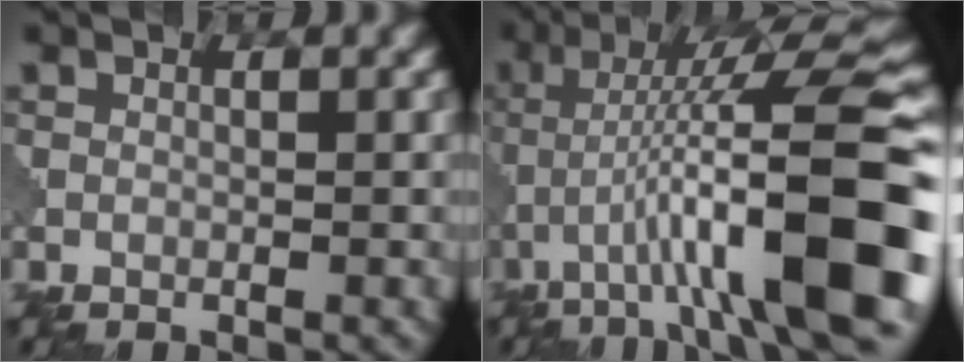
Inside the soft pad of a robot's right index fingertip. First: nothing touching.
{"total": 14.7, "force": [-4.2, 2.9, 13.8], "torque": [-0.216, 0.028, -0.049]}